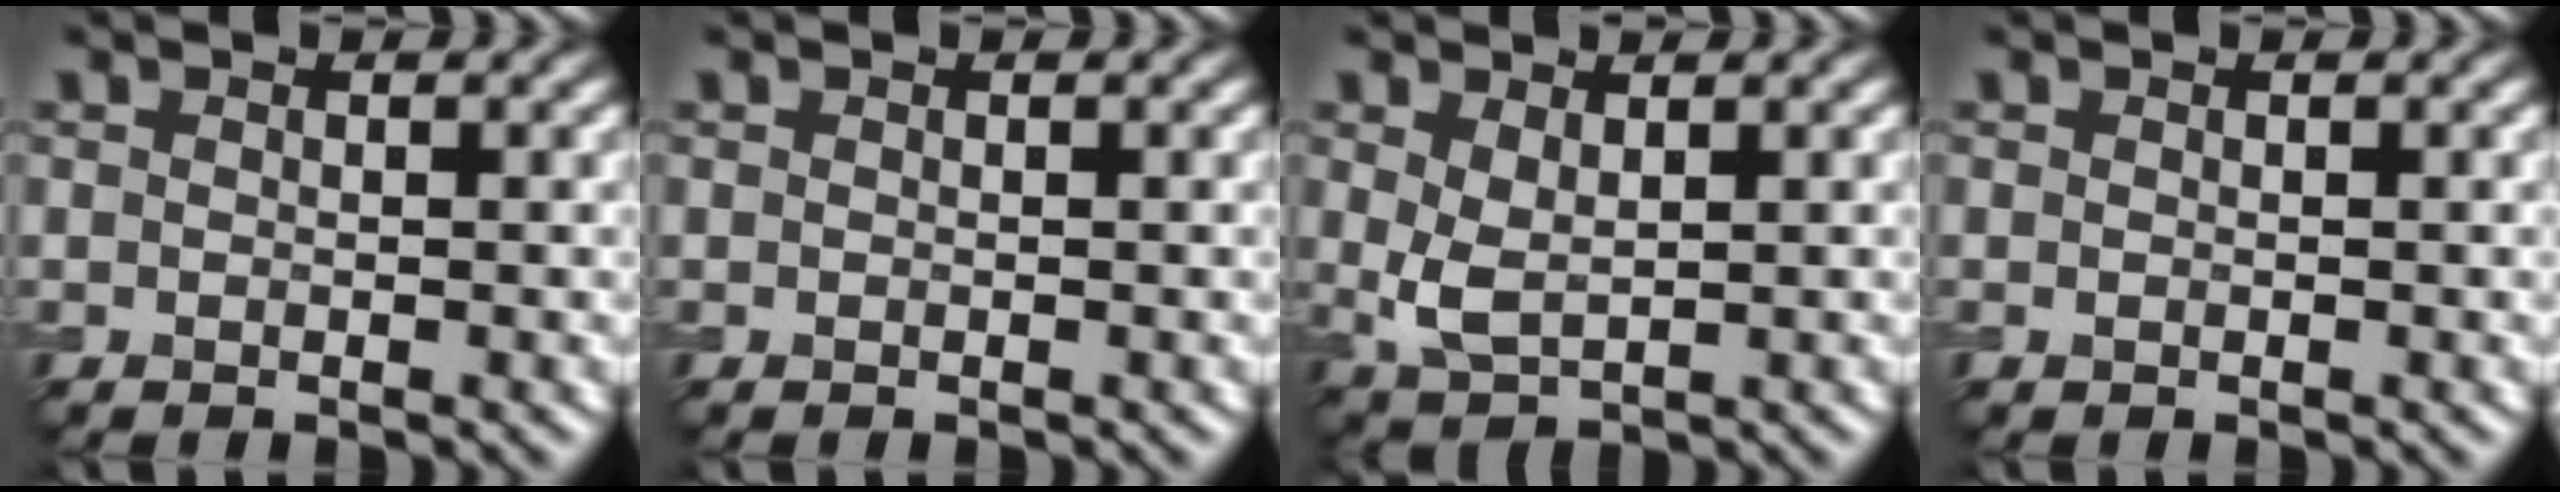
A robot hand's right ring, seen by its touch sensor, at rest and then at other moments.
{"total": 0.0}
{"total": 2.5, "force": [0.7, 1.3, 2.1], "torque": [-0.050, -0.003, 0.019]}
{"total": 0.0}